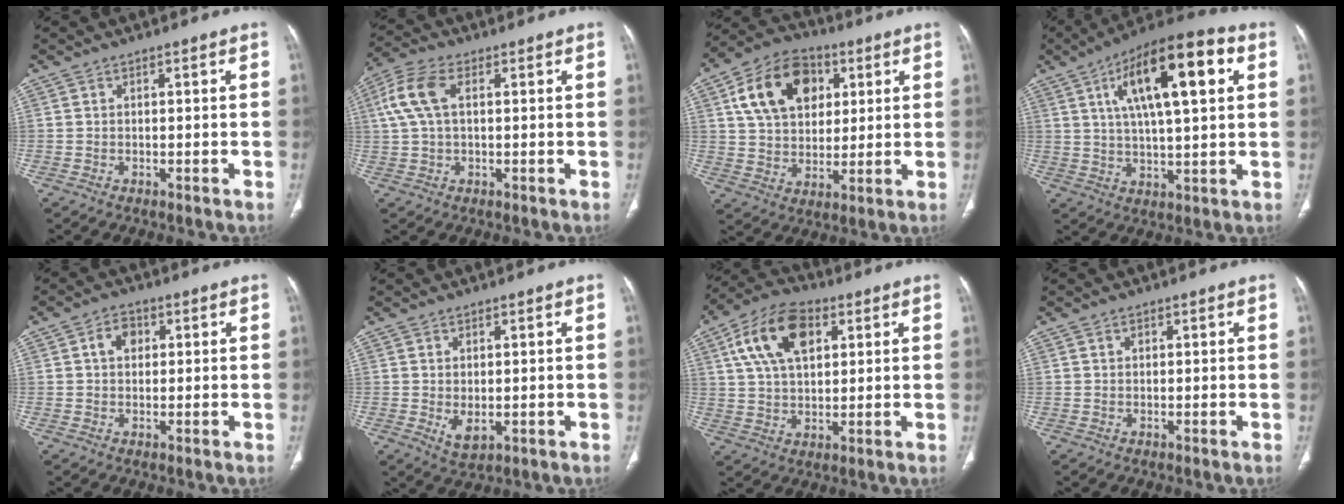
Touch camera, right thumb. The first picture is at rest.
{"total": 8.4, "force": [2.1, 4.3, 6.9], "torque": [-0.168, 0.022, 0.040]}
{"total": 16.4, "force": [5.6, 11.6, 10.0], "torque": [-0.150, -0.001, 0.096]}
{"total": 19.2, "force": [6.5, 6.4, 16.9], "torque": [-0.255, 0.006, 0.099]}
{"total": 3.9, "force": [1.0, 3.0, 2.4], "torque": [-0.027, 0.007, 0.015]}
{"total": 3.6, "force": [-0.4, 2.0, 3.0], "torque": [-0.048, -0.008, 0.006]}
{"total": 14.2, "force": [5.2, 8.2, 10.3], "torque": [-0.179, 0.003, 0.092]}
{"total": 0.7, "force": [0.4, 0.5, 0.3], "torque": [-0.003, -0.001, 0.007]}